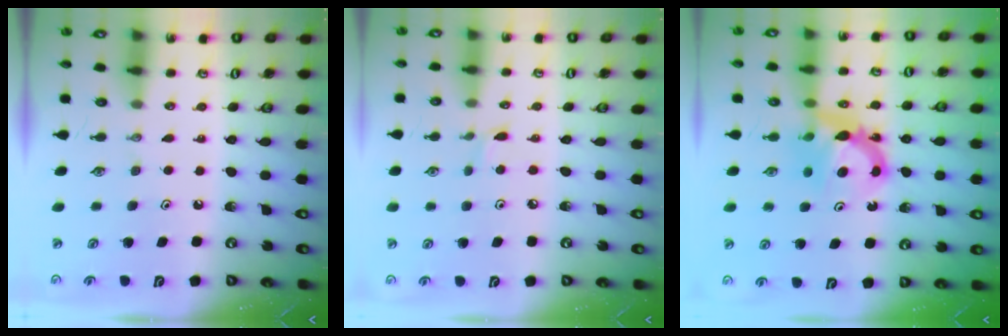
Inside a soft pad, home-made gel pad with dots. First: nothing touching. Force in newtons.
{"total": 1.4, "press": 1.4, "slide": 0.2}
{"total": 7.2, "press": 7.2, "slide": 0.1}